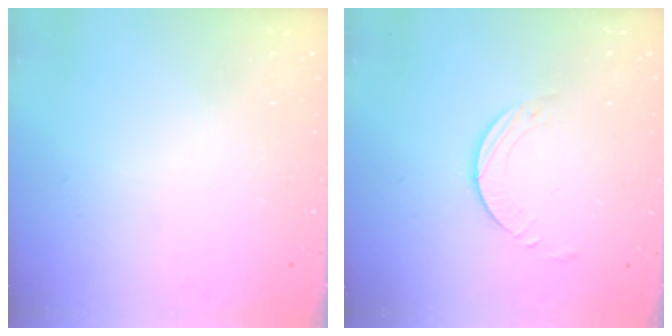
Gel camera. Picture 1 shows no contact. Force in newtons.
{"total": 1.9, "press": 1.9, "slide": 0.2}